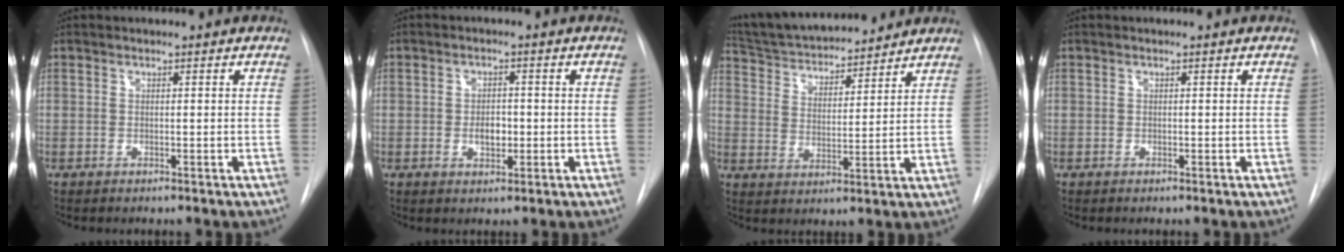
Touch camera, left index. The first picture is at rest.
{"total": 3.2, "force": [-0.5, 1.8, 2.6], "torque": [-0.040, 0.002, -0.003]}
{"total": 16.4, "force": [15.2, 2.9, 5.6], "torque": [-0.096, 0.022, 0.249]}
{"total": 0.0}